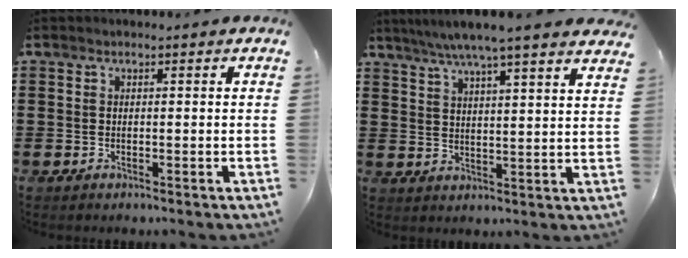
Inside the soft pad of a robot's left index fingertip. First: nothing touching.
{"total": 5.9, "force": [5.1, -0.5, 2.9], "torque": [-0.073, -0.019, 0.088]}